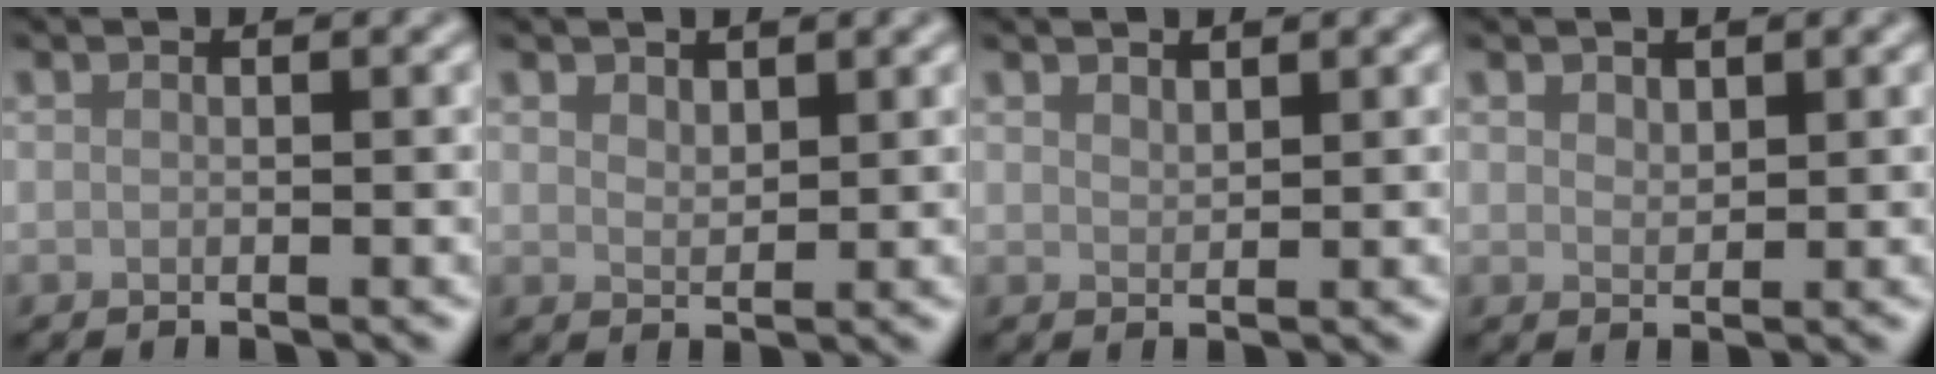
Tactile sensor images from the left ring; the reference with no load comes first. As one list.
[{"total": 1.5, "force": [1.2, 0.7, 0.7], "torque": [-0.014, -0.001, 0.026]}, {"total": 1.2, "force": [1.1, 0.2, 0.2], "torque": [-0.005, 0.000, 0.022]}, {"total": 1.2, "force": [0.9, 0.6, 0.5], "torque": [-0.011, -0.001, 0.020]}]